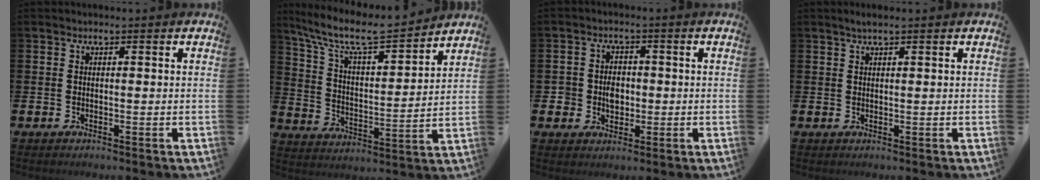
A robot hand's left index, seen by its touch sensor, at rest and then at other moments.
{"total": 9.6, "force": [8.4, 2.0, 4.1], "torque": [-0.112, -0.054, 0.144]}
{"total": 3.4, "force": [-0.2, 3.0, 1.5], "torque": [-0.029, 0.006, -0.011]}
{"total": 1.4, "force": [1.1, 0.1, 0.9], "torque": [-0.013, 0.001, 0.017]}